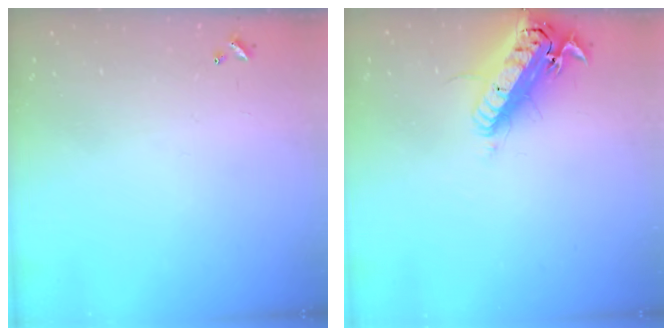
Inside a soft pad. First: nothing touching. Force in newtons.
{"total": 19.3, "press": 18.8, "slide": 4.3}